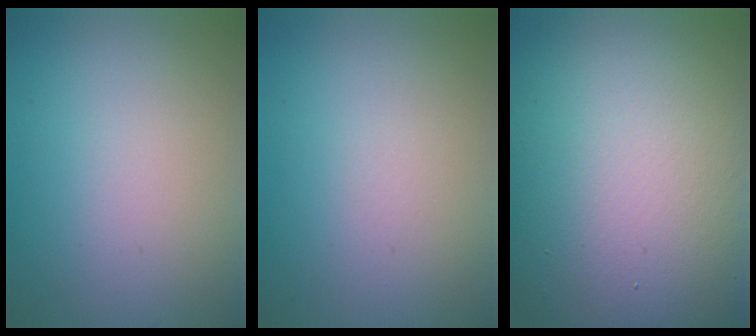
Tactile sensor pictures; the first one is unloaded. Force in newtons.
{"total": 0.0}
{"total": 18.9, "press": 18.9, "slide": 0.9}